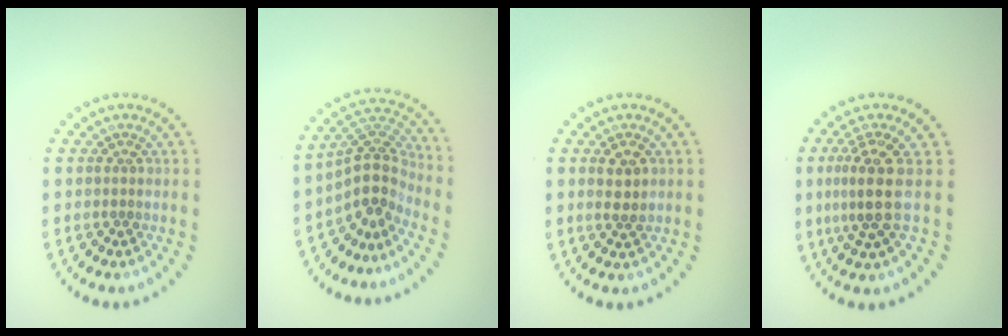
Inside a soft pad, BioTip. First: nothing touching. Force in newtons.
{"total": 4.0, "press": 2.9, "slide": 2.8}
{"total": 2.1, "press": 2.1, "slide": 0.6}
{"total": 3.4, "press": 2.6, "slide": 2.1}